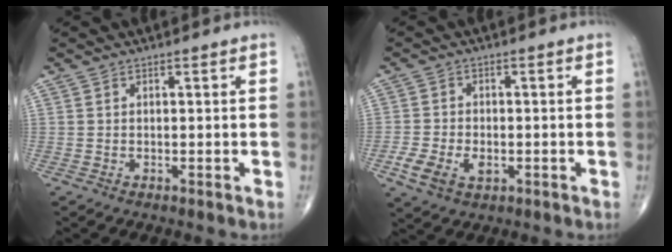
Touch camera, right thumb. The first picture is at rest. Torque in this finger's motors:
{"motor_torque": [0.94, 0.75, 0.29, -0.52, 0.04]}